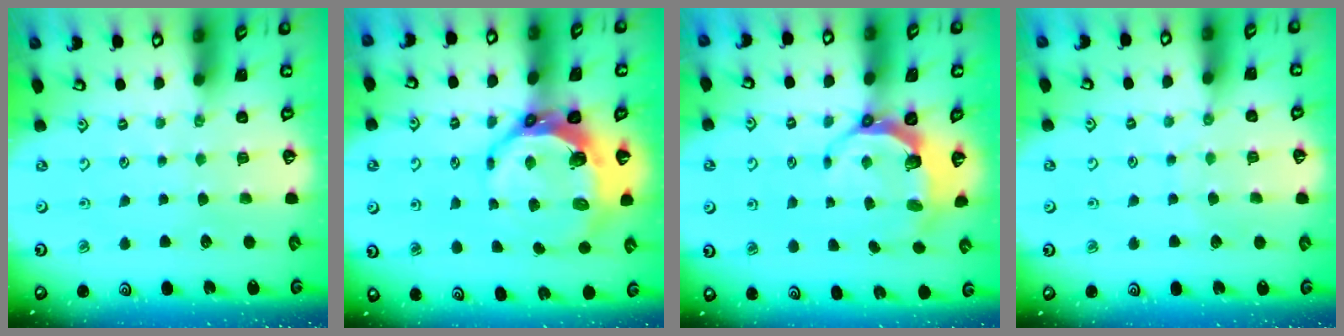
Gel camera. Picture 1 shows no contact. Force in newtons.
{"total": 11.1, "press": 10.2, "slide": 4.4}
{"total": 6.8, "press": 5.4, "slide": 4.1}
{"total": 3.9, "press": 3.9, "slide": 0.4}